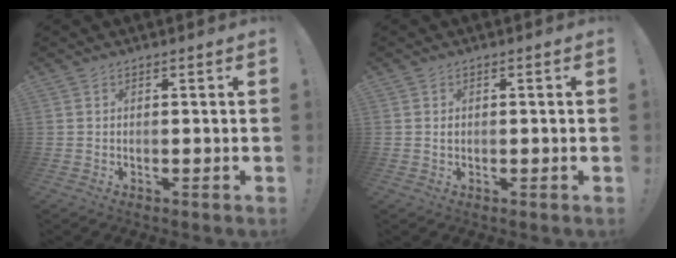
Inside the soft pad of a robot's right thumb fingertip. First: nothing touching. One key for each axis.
{"total": 0.5, "fx": -0.2, "fy": 0.4, "fz": 0.3, "tx": -0.012, "ty": 0.007, "tz": -0.004}